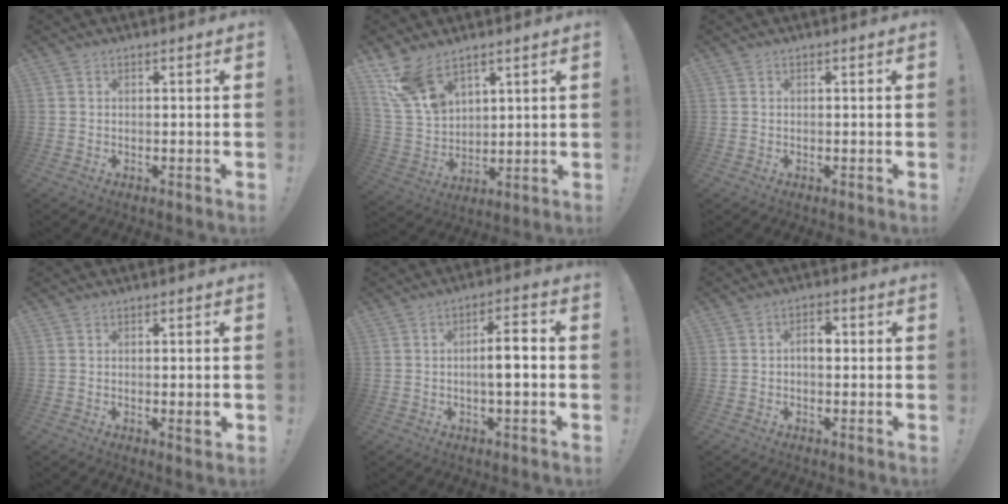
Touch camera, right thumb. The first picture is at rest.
{"total": 11.6, "force": [8.5, 5.8, 5.4], "torque": [-0.117, -0.044, 0.169]}
{"total": 0.0}
{"total": 3.0, "force": [-0.3, 0.3, 3.0], "torque": [-0.034, -0.007, -0.006]}
{"total": 7.0, "force": [-1.0, 1.6, 6.8], "torque": [-0.106, 0.008, -0.023]}
{"total": 4.4, "force": [-0.1, 2.5, 3.6], "torque": [-0.052, 0.008, -0.008]}